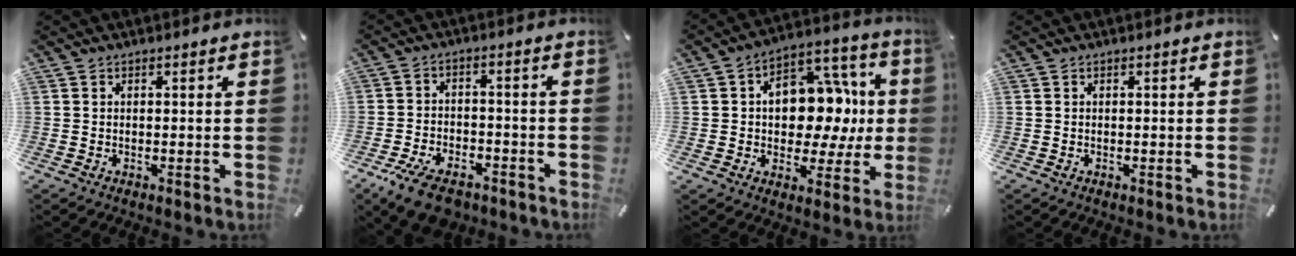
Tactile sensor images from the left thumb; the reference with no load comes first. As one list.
[{"total": 8.8, "force": [-5.7, 4.6, 4.9], "torque": [-0.090, 0.031, -0.102]}, {"total": 15.4, "force": [0.8, 11.3, 10.5], "torque": [-0.132, -0.013, 0.019]}, {"total": 0.0}]